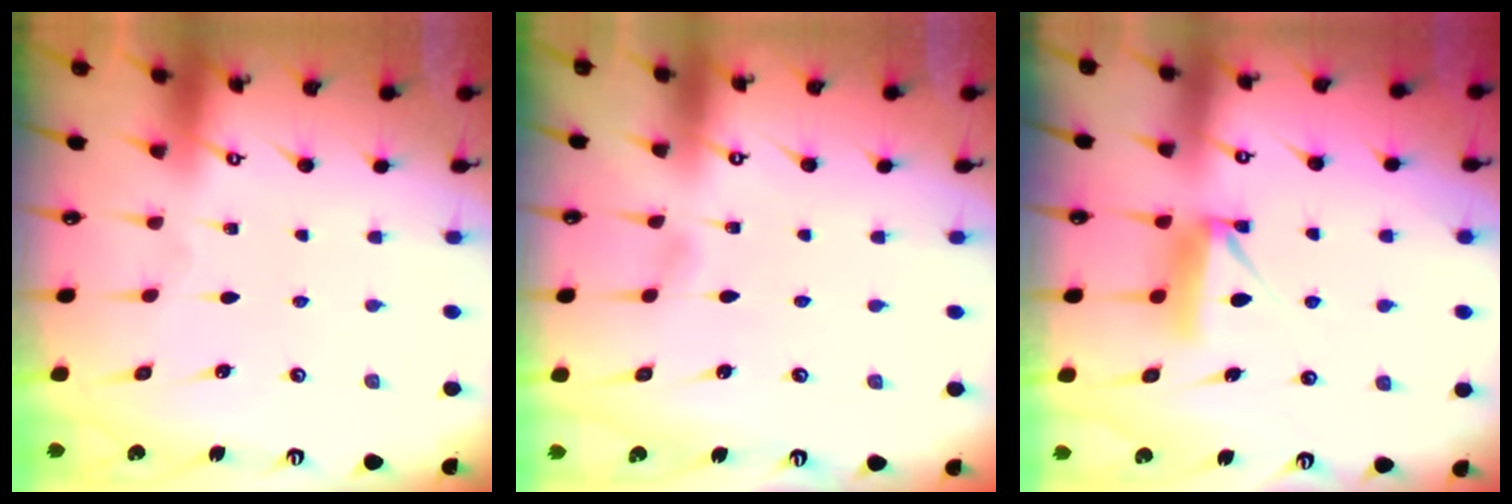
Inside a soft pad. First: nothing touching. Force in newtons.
{"total": 2.4, "press": 2.4, "slide": 0.3}
{"total": 7.7, "press": 7.7, "slide": 0.3}